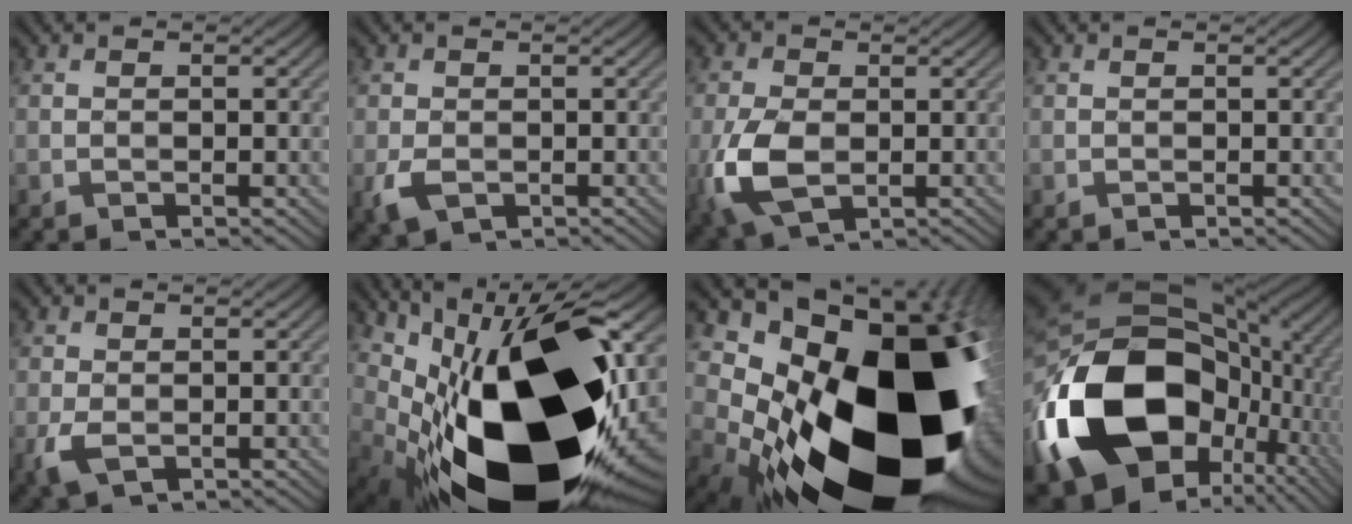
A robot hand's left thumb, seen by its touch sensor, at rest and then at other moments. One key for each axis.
{"total": 3.9, "fx": -0.8, "fy": 3.0, "fz": 2.3, "tx": -0.068, "ty": -0.005, "tz": -0.019}
{"total": 8.9, "fx": -1.7, "fy": 6.0, "fz": 6.4, "tx": -0.179, "ty": -0.009, "tz": -0.037}
{"total": 0.0}
{"total": 3.9, "fx": -0.3, "fy": 2.9, "fz": 2.5, "tx": -0.073, "ty": -0.006, "tz": -0.008}
{"total": 22.7, "fx": -1.6, "fy": 11.9, "fz": 19.3, "tx": -0.320, "ty": -0.053, "tz": -0.014}
{"total": 23.3, "fx": -2.2, "fy": 14.9, "fz": 17.8, "tx": -0.310, "ty": -0.070, "tz": -0.010}
{"total": 22.0, "fx": -3.9, "fy": 16.3, "fz": 14.2, "tx": -0.357, "ty": -0.020, "tz": -0.060}